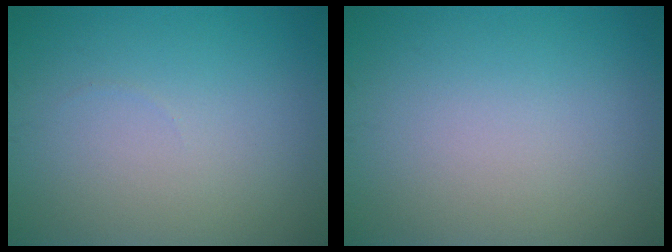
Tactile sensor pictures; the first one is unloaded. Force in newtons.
{"total": 0.0}